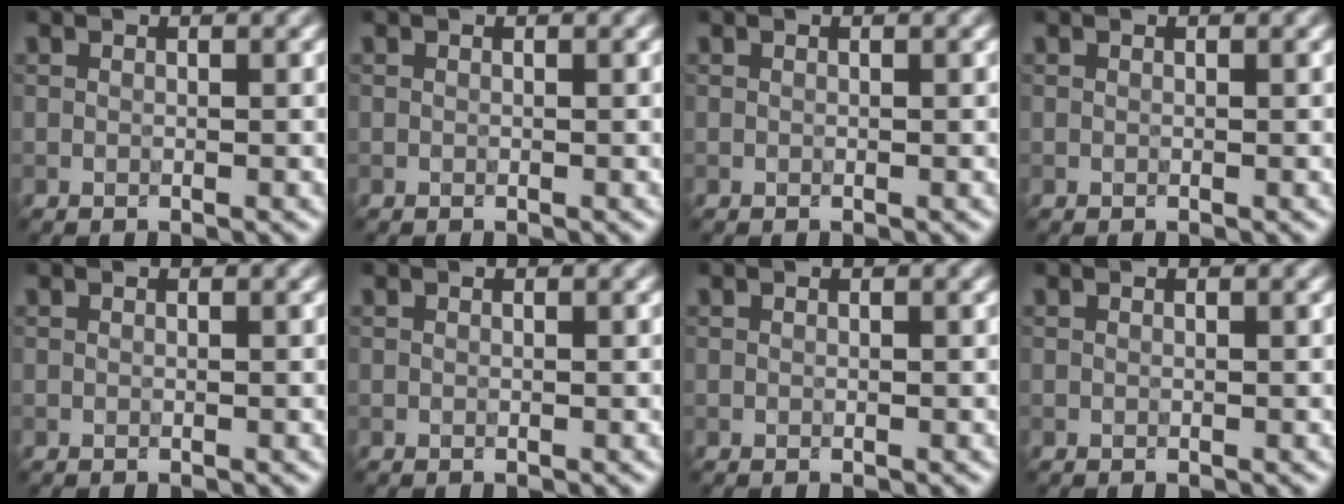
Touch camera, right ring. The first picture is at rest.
{"total": 0.0}
{"total": 0.0}
{"total": 0.0}
{"total": 0.0}
{"total": 0.0}
{"total": 0.0}
{"total": 0.0}